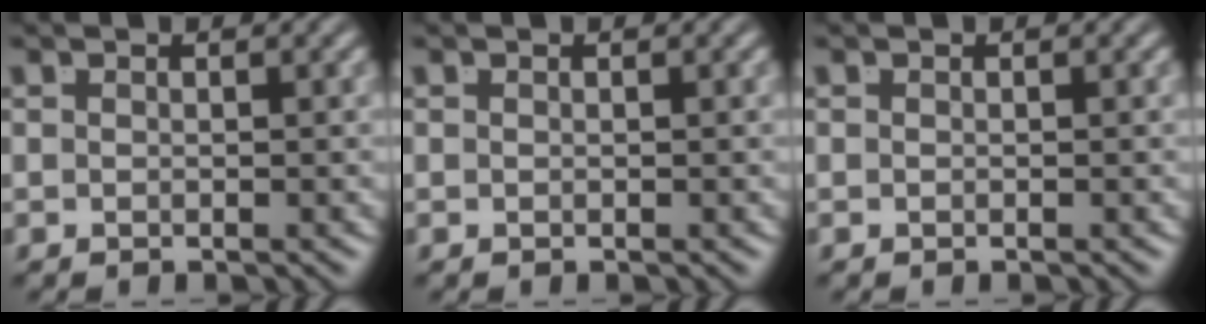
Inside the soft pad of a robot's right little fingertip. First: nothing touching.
{"total": 0.0}
{"total": 0.0}